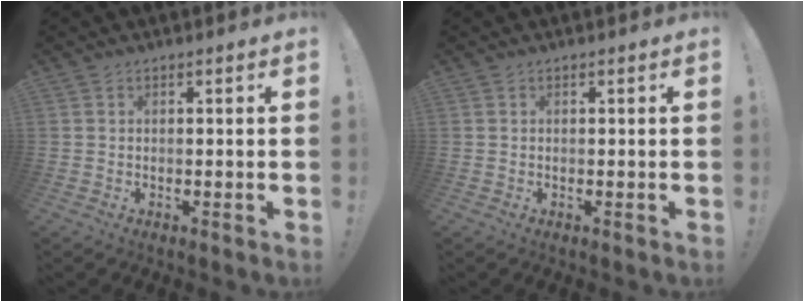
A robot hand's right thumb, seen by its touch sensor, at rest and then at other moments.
{"total": 0.0}